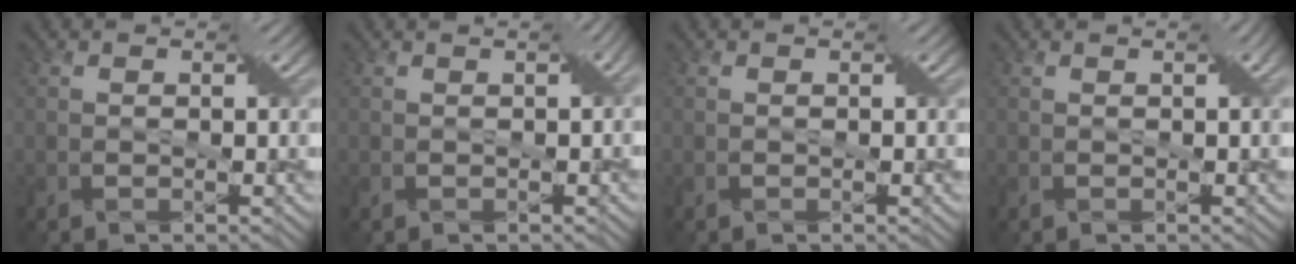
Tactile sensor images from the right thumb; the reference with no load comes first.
{"total": 1.5, "force": [0.4, 0.4, 1.4], "torque": [-0.016, 0.004, 0.005]}
{"total": 0.0}
{"total": 0.8, "force": [0.4, 0.0, 0.7], "torque": [-0.010, 0.005, 0.008]}